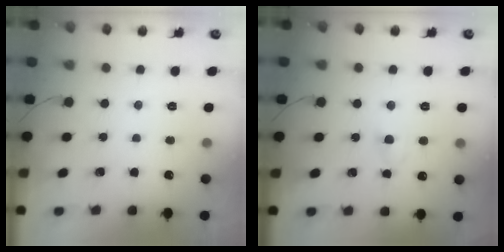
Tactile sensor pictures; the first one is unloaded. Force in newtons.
{"total": 3.6, "press": 3.4, "slide": 1.2}